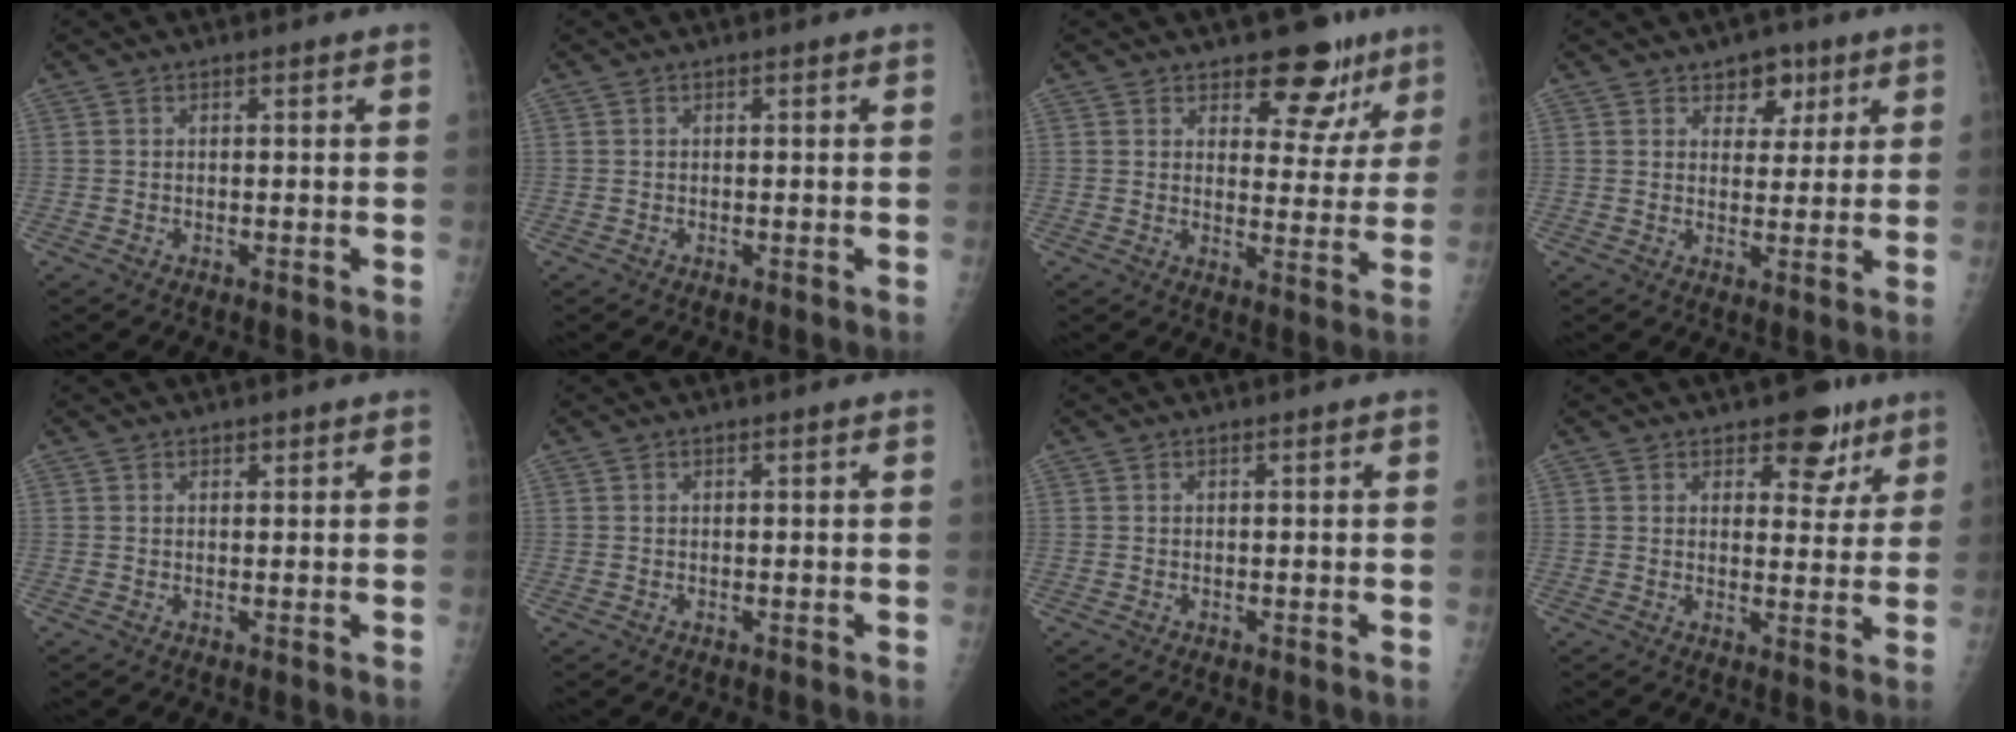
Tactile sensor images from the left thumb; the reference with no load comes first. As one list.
[{"total": 0.0}, {"total": 10.0, "force": [7.0, 5.5, 4.6], "torque": [-0.010, -0.040, 0.089]}, {"total": 5.6, "force": [3.2, 3.9, 2.5], "torque": [0.000, -0.013, 0.044]}, {"total": 0.7, "force": [0.5, 0.4, 0.3], "torque": [0.001, -0.004, 0.006]}, {"total": 0.0}, {"total": 0.0}, {"total": 7.3, "force": [4.8, 4.2, 3.7], "torque": [-0.007, -0.022, 0.063]}]